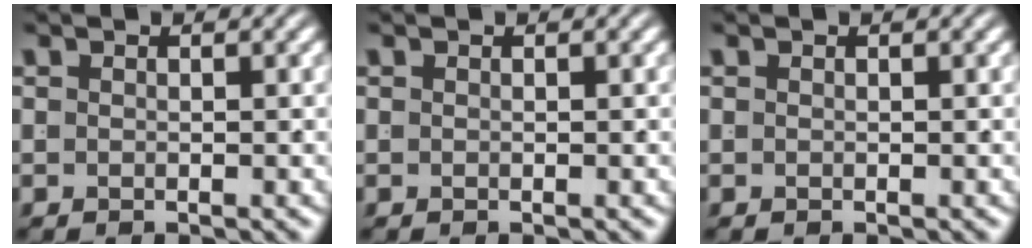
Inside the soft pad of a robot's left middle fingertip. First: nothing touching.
{"total": 0.0}
{"total": 0.0}